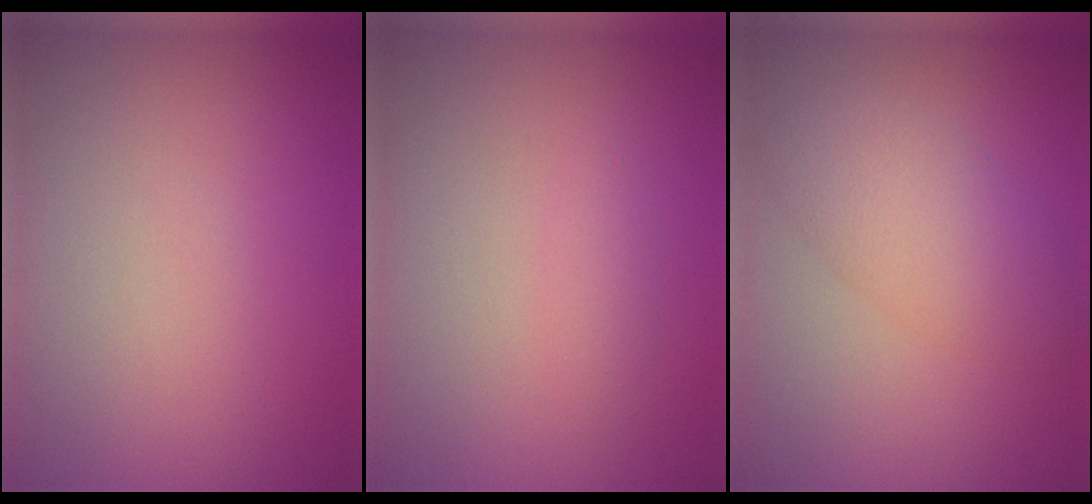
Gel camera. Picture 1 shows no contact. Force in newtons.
{"total": 0.9, "press": 0.9, "slide": 0.0}
{"total": 4.5, "press": 4.5, "slide": 0.2}